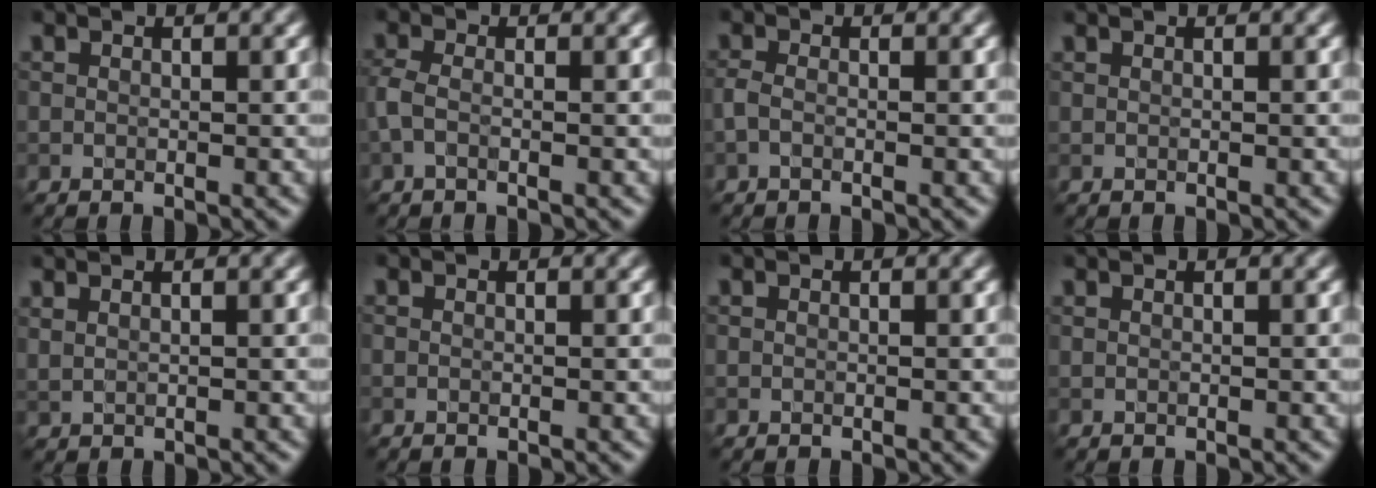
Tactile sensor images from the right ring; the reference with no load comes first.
{"total": 1.7, "force": [-0.6, 0.7, 1.5], "torque": [-0.039, 0.001, -0.019]}
{"total": 1.1, "force": [-0.5, 0.5, 0.9], "torque": [-0.023, -0.001, -0.014]}
{"total": 0.0}
{"total": 2.3, "force": [1.6, 1.1, 1.2], "torque": [-0.013, 0.009, 0.007]}
{"total": 0.0}
{"total": 0.0}
{"total": 0.0}